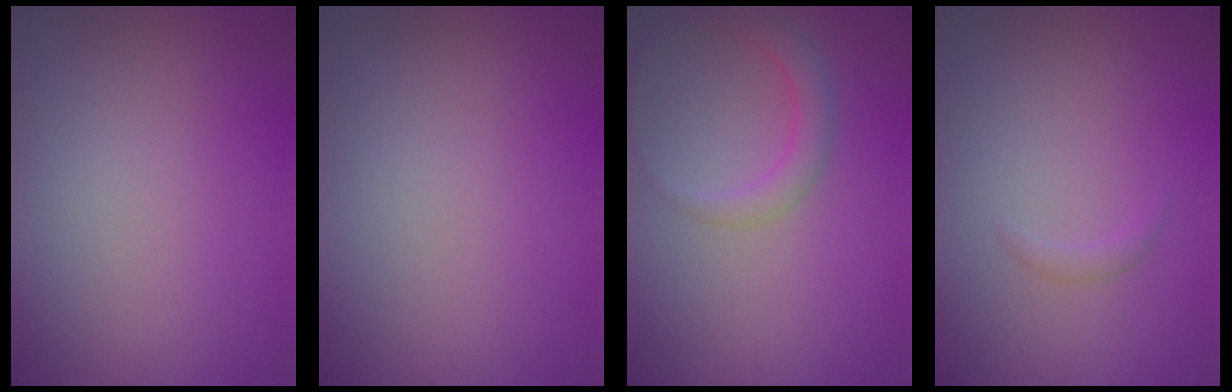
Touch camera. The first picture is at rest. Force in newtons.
{"total": 0.0}
{"total": 2.4, "press": 2.4, "slide": 0.1}
{"total": 0.7, "press": 0.7, "slide": 0.1}